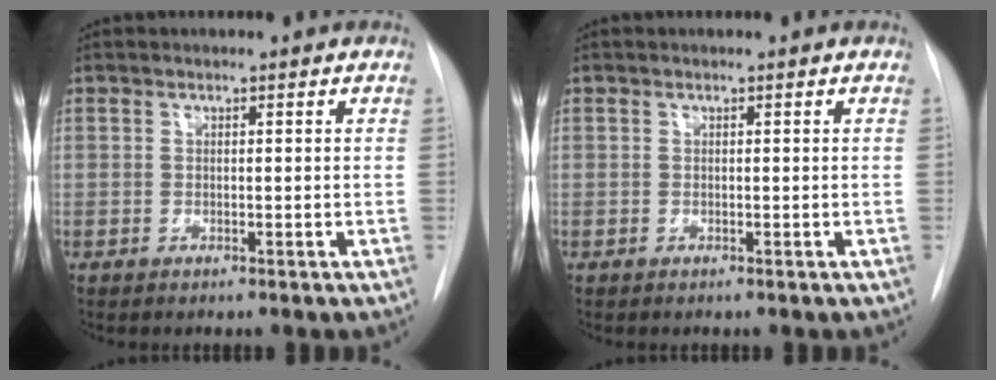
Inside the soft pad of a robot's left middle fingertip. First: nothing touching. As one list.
[{"total": 0.0}]